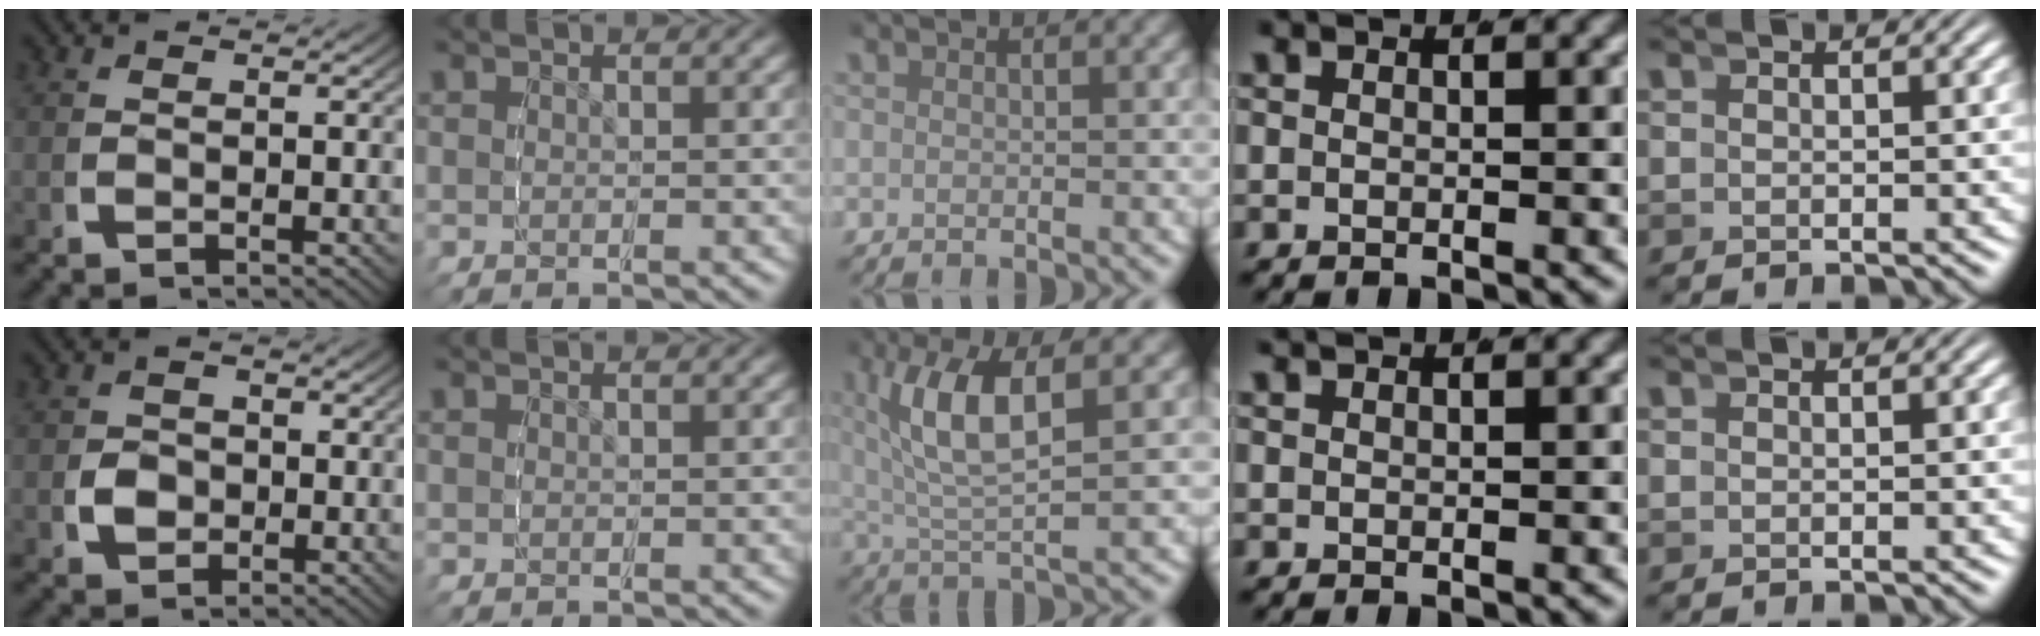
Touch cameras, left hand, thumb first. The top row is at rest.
{"thumb": {"total": 3.5, "force": [0.1, 2.8, 2.1], "torque": [-0.039, -0.008, 0.011]}, "middle": {"total": 6.0, "force": [1.6, 2.0, 5.5], "torque": [-0.112, 0.003, 0.032]}, "ring": {"total": 0.6, "force": [0.5, -0.4, 0.1], "torque": [0.001, -0.001, 0.013]}}